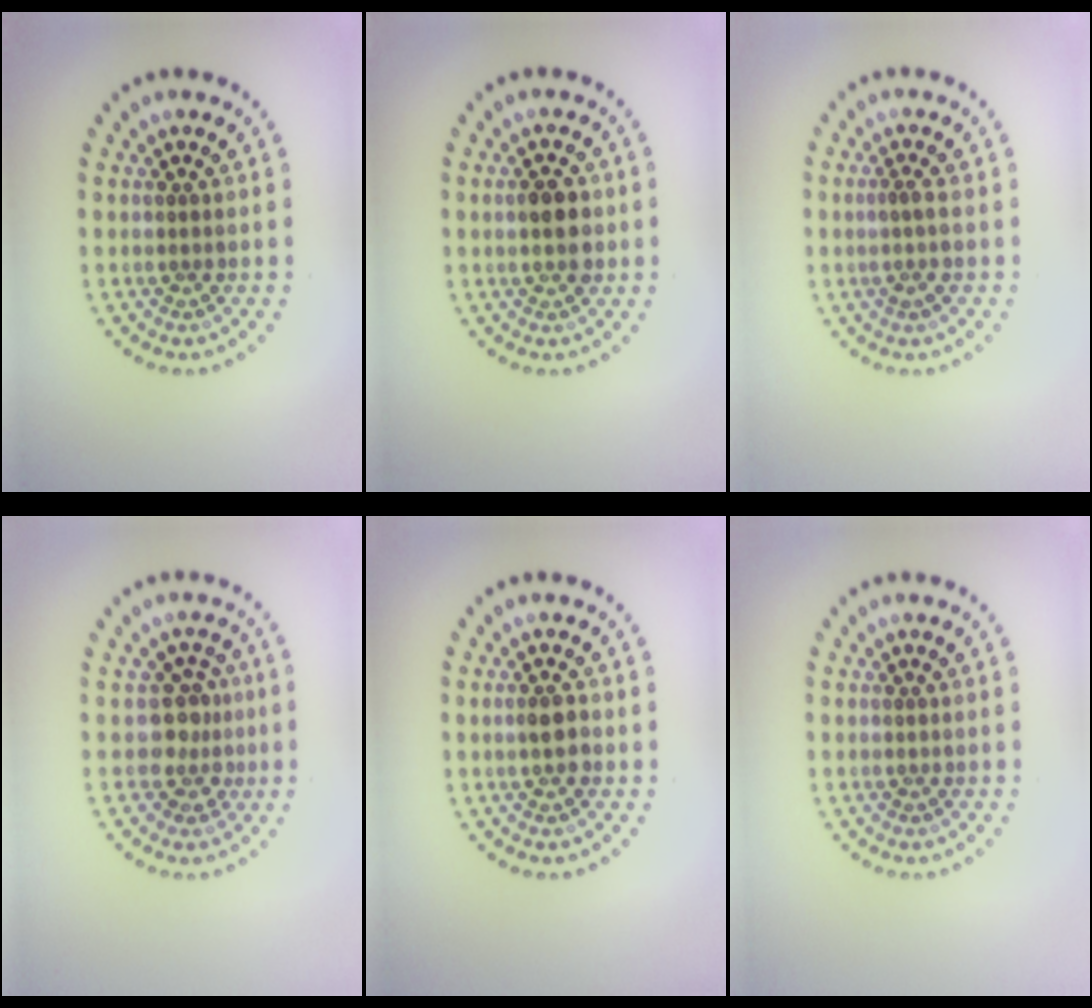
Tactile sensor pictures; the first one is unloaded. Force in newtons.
{"total": 2.9, "press": 2.9, "slide": 0.2}
{"total": 1.2, "press": 1.0, "slide": 0.6}
{"total": 2.6, "press": 2.0, "slide": 1.6}
{"total": 1.6, "press": 1.6, "slide": 0.4}
{"total": 0.0}